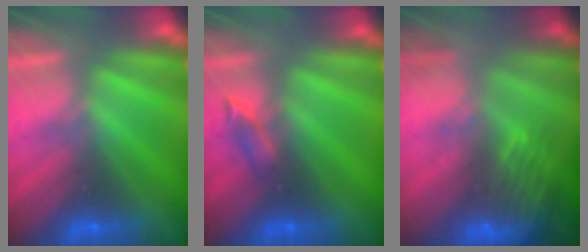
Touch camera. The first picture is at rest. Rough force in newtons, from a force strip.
{"total": 2.2}
{"total": 6.1}